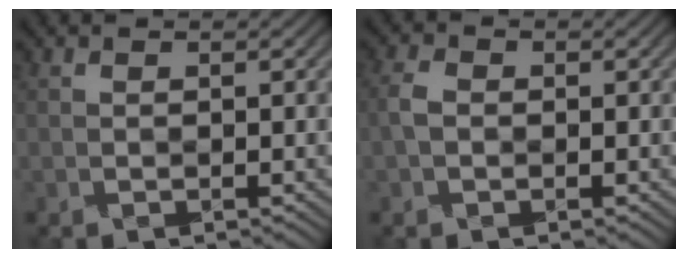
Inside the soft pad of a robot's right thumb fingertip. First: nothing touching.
{"total": 2.6, "force": [-0.4, 1.9, 1.7], "torque": [-0.040, 0.005, -0.016]}